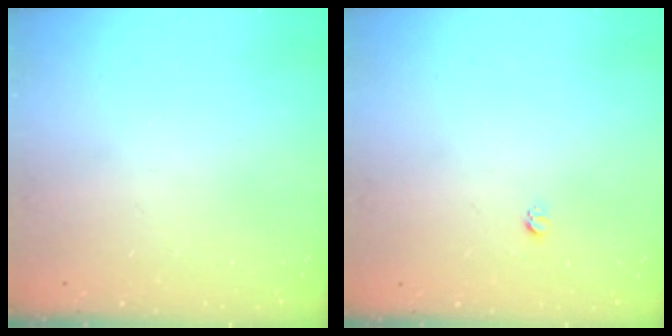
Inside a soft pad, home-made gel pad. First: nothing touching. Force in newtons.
{"total": 3.1, "press": 3.1, "slide": 0.3}